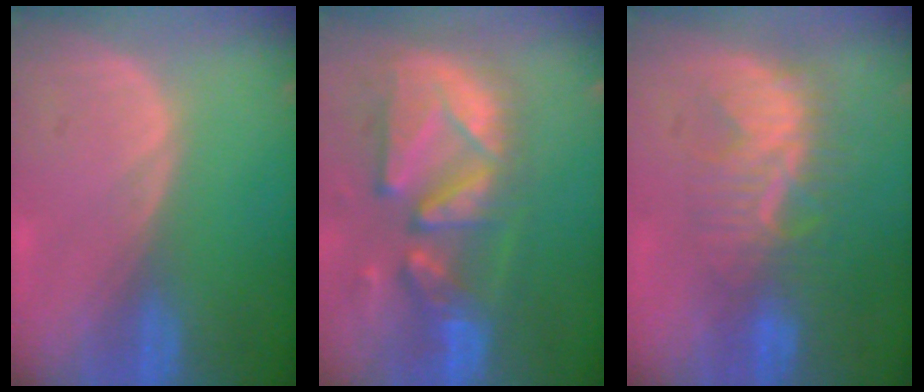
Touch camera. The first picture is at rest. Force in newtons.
{"total": 13.1, "press": 11.4, "slide": 6.5}
{"total": 8.1, "press": 7.9, "slide": 1.8}